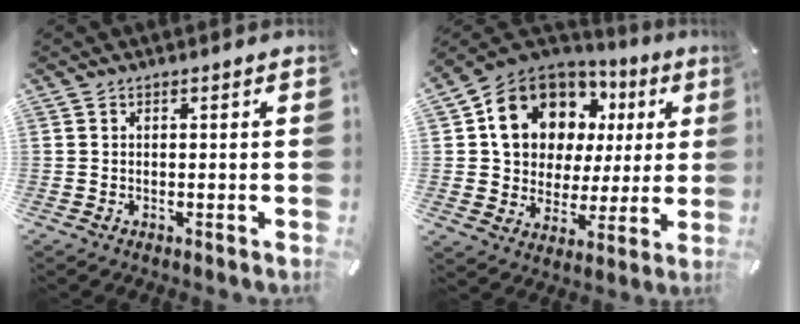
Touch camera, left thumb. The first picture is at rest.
{"total": 15.6, "force": [6.8, 12.4, 6.6], "torque": [-0.116, -0.037, 0.131]}